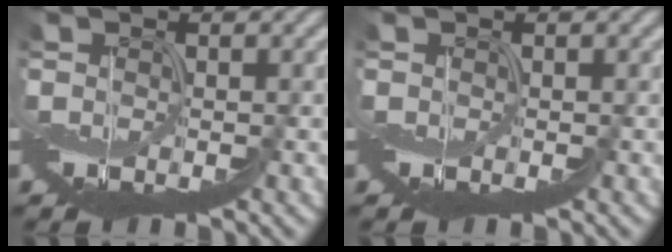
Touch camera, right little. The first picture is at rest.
{"total": 0.0}